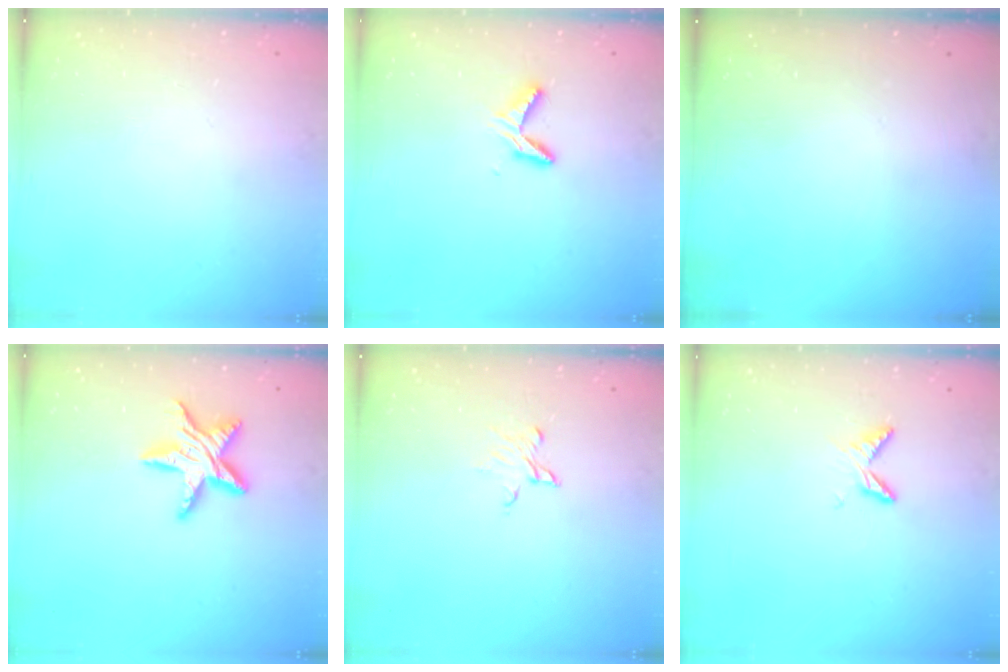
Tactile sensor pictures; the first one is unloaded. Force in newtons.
{"total": 5.1, "press": 5.1, "slide": 0.4}
{"total": 0.0}
{"total": 11.6, "press": 11.6, "slide": 0.4}
{"total": 4.9, "press": 4.9, "slide": 0.5}
{"total": 5.8, "press": 5.8, "slide": 0.6}